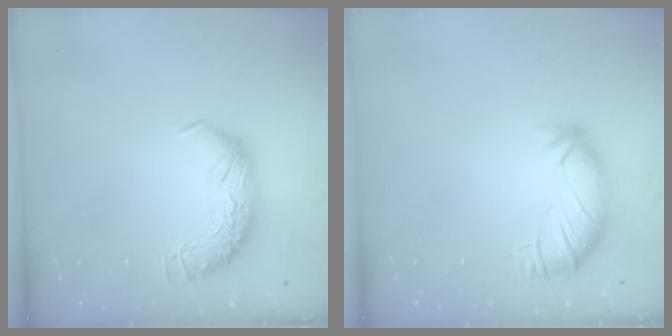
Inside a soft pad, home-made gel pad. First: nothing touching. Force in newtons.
{"total": 3.1, "press": 2.5, "slide": 1.9}